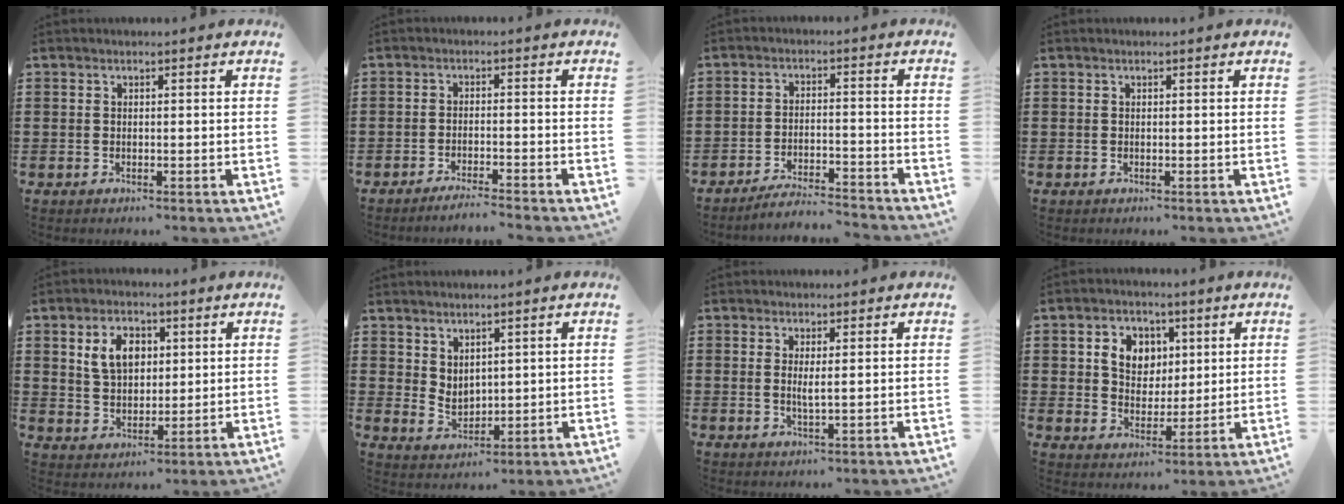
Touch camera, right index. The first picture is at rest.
{"total": 2.3, "force": [-2.2, -0.5, 0.5], "torque": [-0.007, 0.001, -0.043]}
{"total": 4.1, "force": [-4.0, -0.2, 0.9], "torque": [-0.024, -0.002, -0.082]}
{"total": 0.0}
{"total": 6.0, "force": [2.2, 4.0, 3.8], "torque": [-0.081, 0.014, 0.038]}
{"total": 3.4, "force": [2.9, 1.6, 0.7], "torque": [-0.022, -0.005, 0.057]}
{"total": 1.9, "force": [0.5, 0.0, 1.9], "torque": [-0.035, -0.003, 0.010]}
{"total": 5.8, "force": [2.2, 4.8, 2.5], "torque": [-0.055, 0.013, 0.035]}